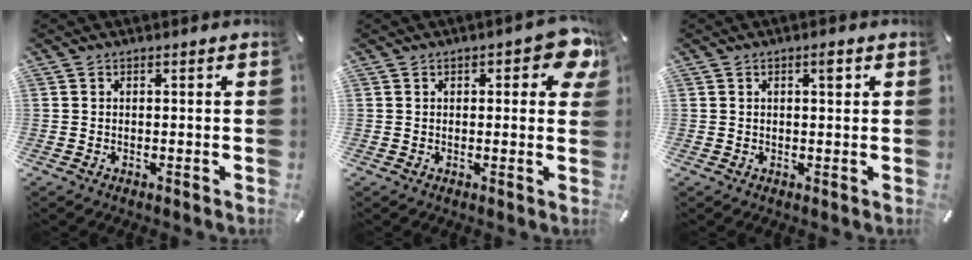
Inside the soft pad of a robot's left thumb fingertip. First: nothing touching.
{"total": 6.8, "force": [2.6, 3.1, 5.5], "torque": [-0.069, -0.006, 0.039]}
{"total": 2.4, "force": [0.9, 0.9, 2.0], "torque": [-0.034, 0.002, 0.012]}